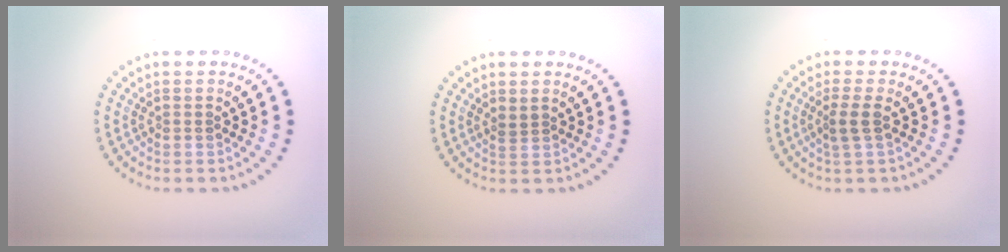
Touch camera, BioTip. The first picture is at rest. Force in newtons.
{"total": 0.7, "press": 0.5, "slide": 0.5}
{"total": 1.6, "press": 1.3, "slide": 1.0}